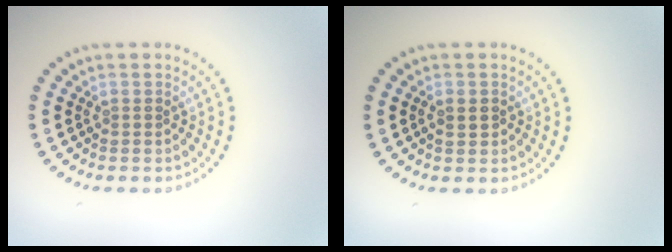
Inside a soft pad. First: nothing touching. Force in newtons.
{"total": 1.0, "press": 0.9, "slide": 0.3}